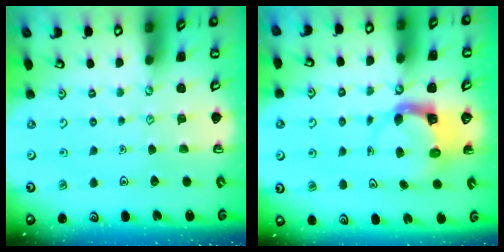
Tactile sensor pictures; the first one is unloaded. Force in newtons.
{"total": 3.9, "press": 3.9, "slide": 0.5}